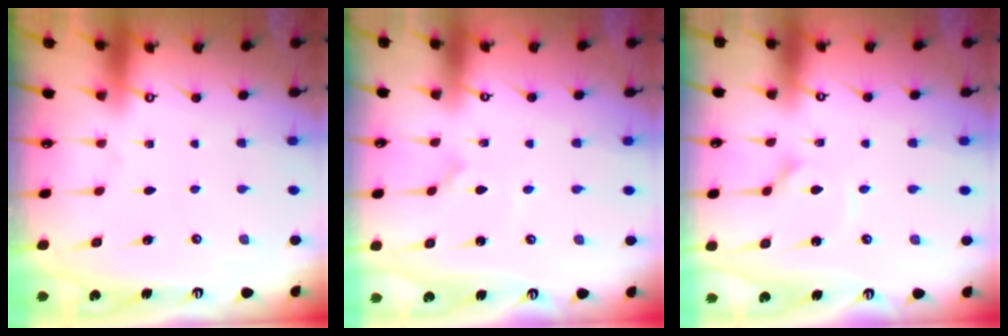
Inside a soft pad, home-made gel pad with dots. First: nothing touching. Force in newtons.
{"total": 1.6, "press": 1.6, "slide": 0.1}
{"total": 2.9, "press": 2.9, "slide": 0.1}